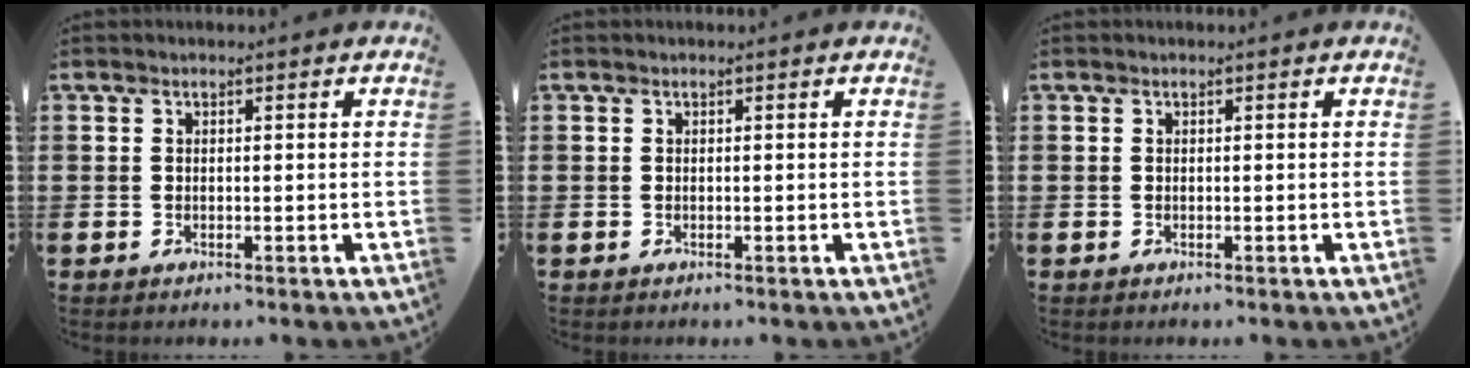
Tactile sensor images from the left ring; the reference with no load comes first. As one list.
[{"total": 0.0}, {"total": 0.0}]